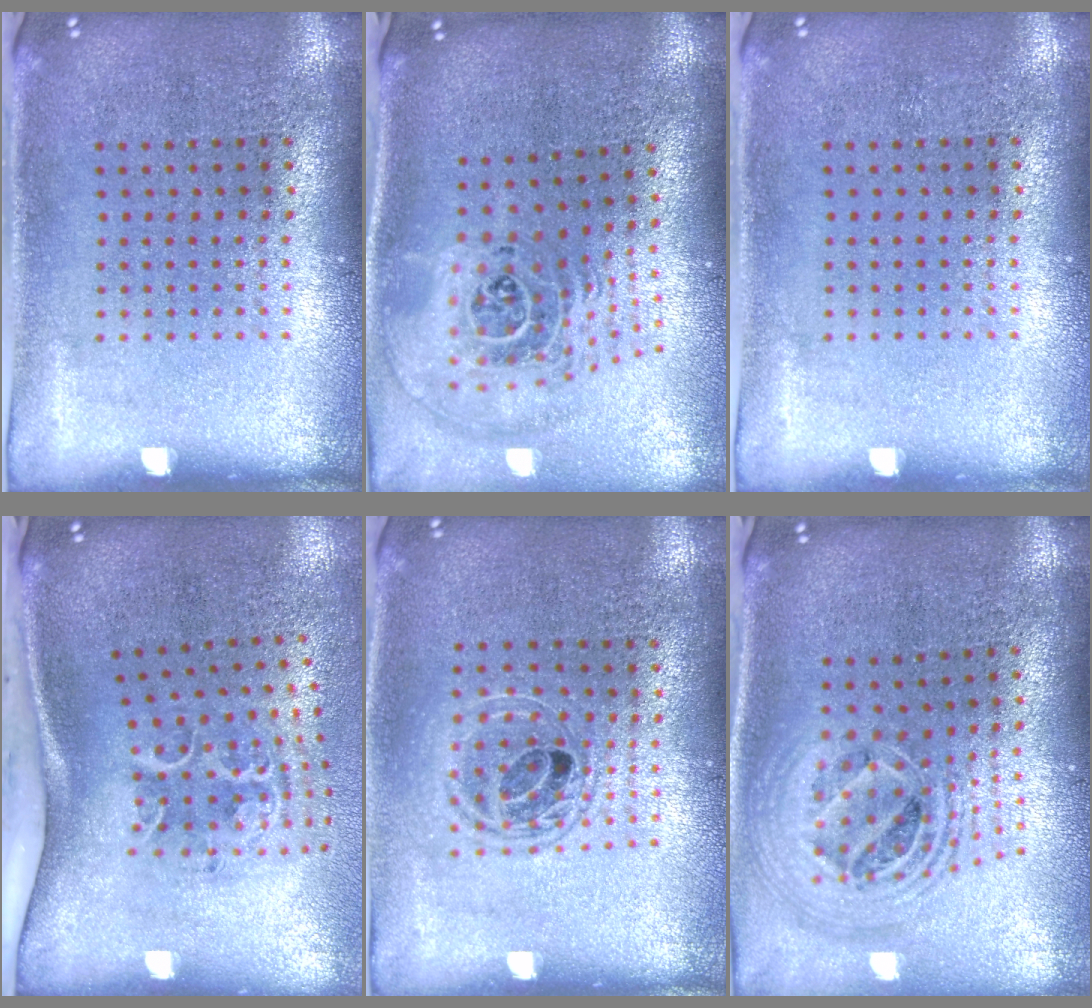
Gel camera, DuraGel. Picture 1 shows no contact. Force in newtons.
{"total": 2.5, "press": 1.8, "slide": 1.8}
{"total": 0.0}
{"total": 2.3, "press": 1.4, "slide": 1.9}
{"total": 1.4, "press": 1.3, "slide": 0.7}
{"total": 2.3, "press": 1.8, "slide": 1.5}